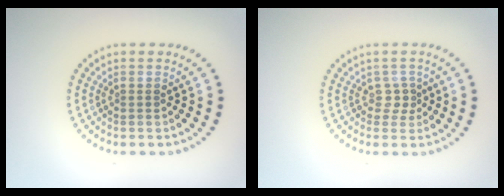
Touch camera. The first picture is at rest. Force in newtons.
{"total": 1.4, "press": 1.0, "slide": 0.9}